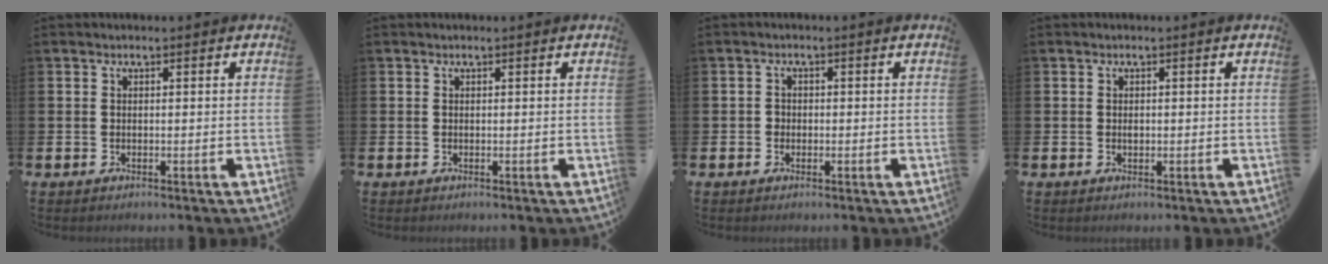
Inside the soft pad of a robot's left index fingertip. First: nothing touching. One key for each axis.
{"total": 0.0}
{"total": 1.1, "fx": -0.3, "fy": 1.1, "fz": 0.2, "tx": 0.007, "ty": 0.000, "tz": -0.011}
{"total": 0.7, "fx": 0.0, "fy": 0.5, "fz": 0.5, "tx": -0.003, "ty": 0.000, "tz": -0.001}